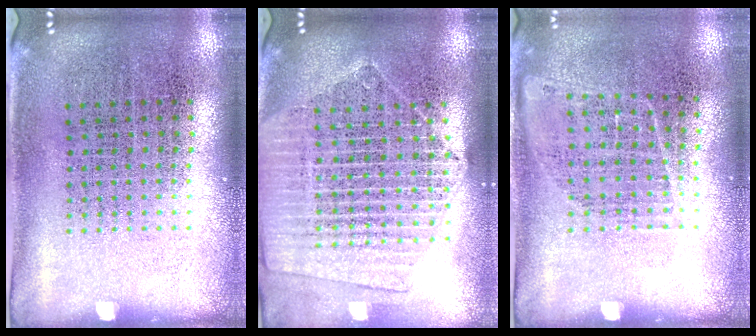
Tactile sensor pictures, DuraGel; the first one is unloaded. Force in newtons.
{"total": 2.1, "press": 1.9, "slide": 0.9}
{"total": 0.9, "press": 0.8, "slide": 0.5}